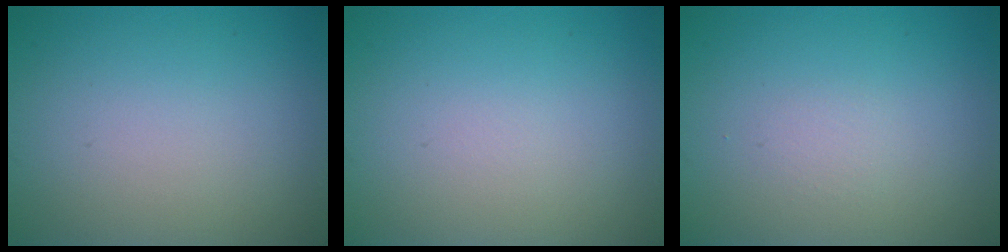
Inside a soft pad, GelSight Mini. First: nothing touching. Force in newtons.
{"total": 0.0}
{"total": 0.0}